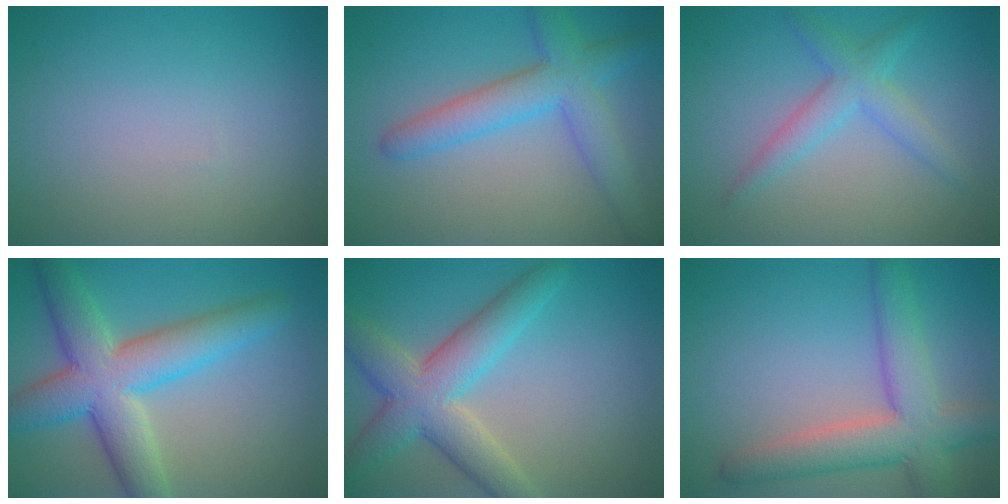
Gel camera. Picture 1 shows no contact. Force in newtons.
{"total": 5.2, "press": 5.2, "slide": 0.1}
{"total": 3.1, "press": 3.1, "slide": 0.1}
{"total": 8.3, "press": 8.3, "slide": 0.2}
{"total": 6.6, "press": 6.5, "slide": 0.3}
{"total": 6.4, "press": 6.4, "slide": 0.4}